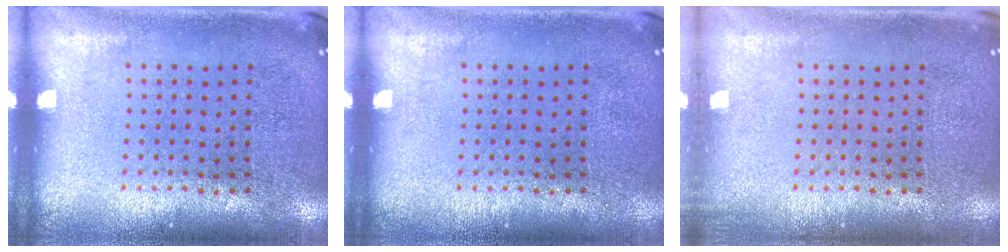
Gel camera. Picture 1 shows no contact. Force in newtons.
{"total": 0.0}
{"total": 0.7, "press": 0.7, "slide": 0.0}